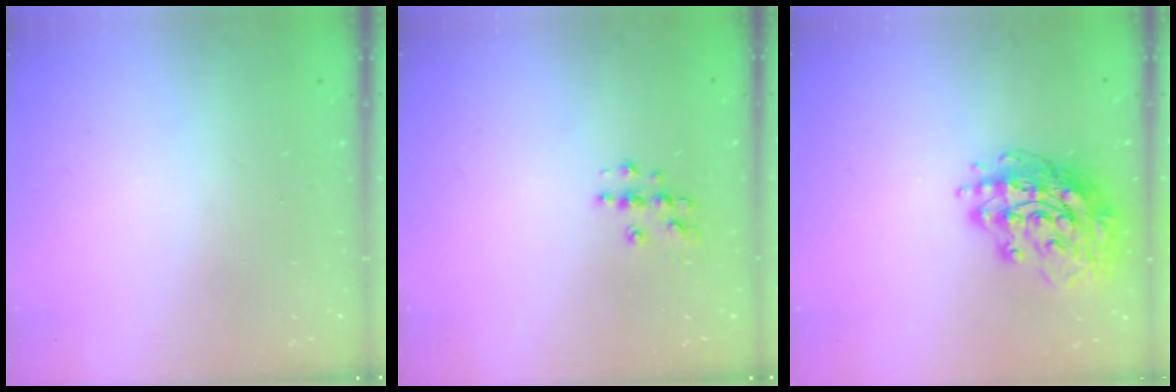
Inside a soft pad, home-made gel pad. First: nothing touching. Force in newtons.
{"total": 5.2, "press": 5.1, "slide": 0.5}
{"total": 15.7, "press": 15.7, "slide": 1.3}